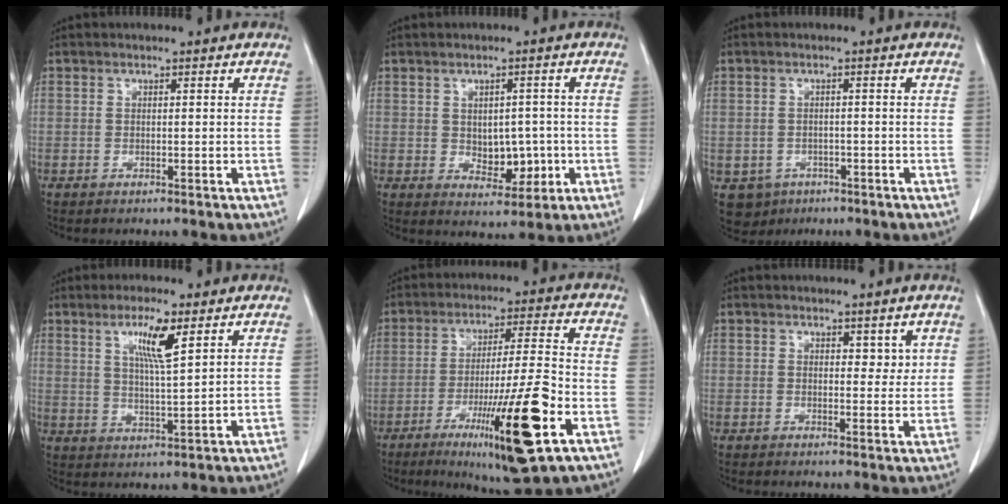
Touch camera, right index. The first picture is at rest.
{"total": 5.5, "force": [-0.6, 3.6, 4.2], "torque": [-0.048, 0.003, 0.003]}
{"total": 4.6, "force": [-2.3, 4.0, 0.4], "torque": [-0.001, 0.007, -0.032]}
{"total": 6.7, "force": [3.4, 0.3, 5.7], "torque": [-0.104, -0.006, 0.060]}
{"total": 16.7, "force": [-6.9, 0.4, 15.2], "torque": [-0.252, -0.028, -0.108]}
{"total": 2.6, "force": [1.7, 1.6, 1.3], "torque": [-0.004, -0.008, 0.022]}